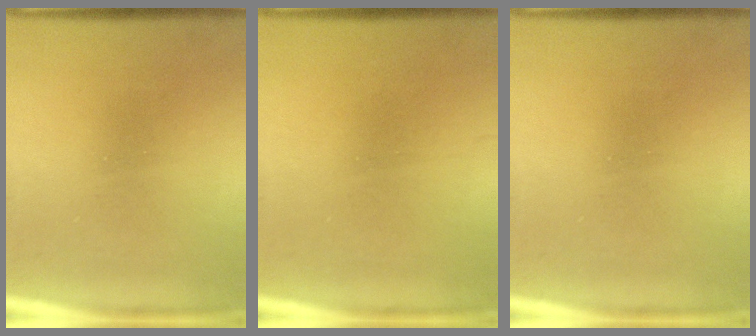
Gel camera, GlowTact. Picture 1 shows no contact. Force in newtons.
{"total": 1.1}
{"total": 0.0}